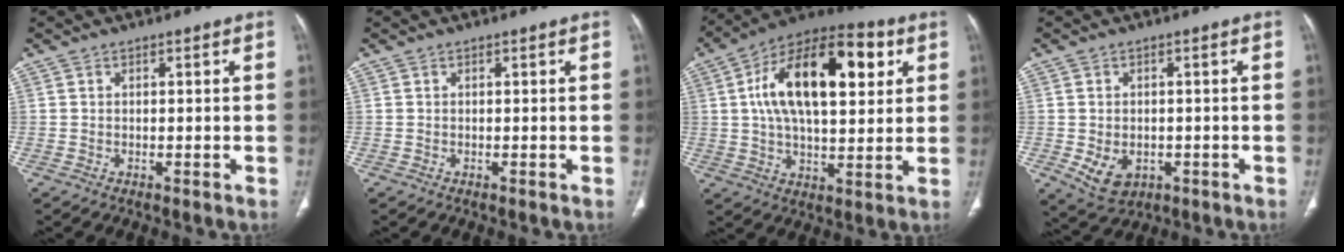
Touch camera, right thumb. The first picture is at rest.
{"total": 0.0}
{"total": 22.9, "force": [6.1, 11.0, 19.1], "torque": [-0.295, 0.012, 0.088]}
{"total": 6.3, "force": [-1.5, 4.7, 4.0], "torque": [-0.059, 0.002, -0.008]}